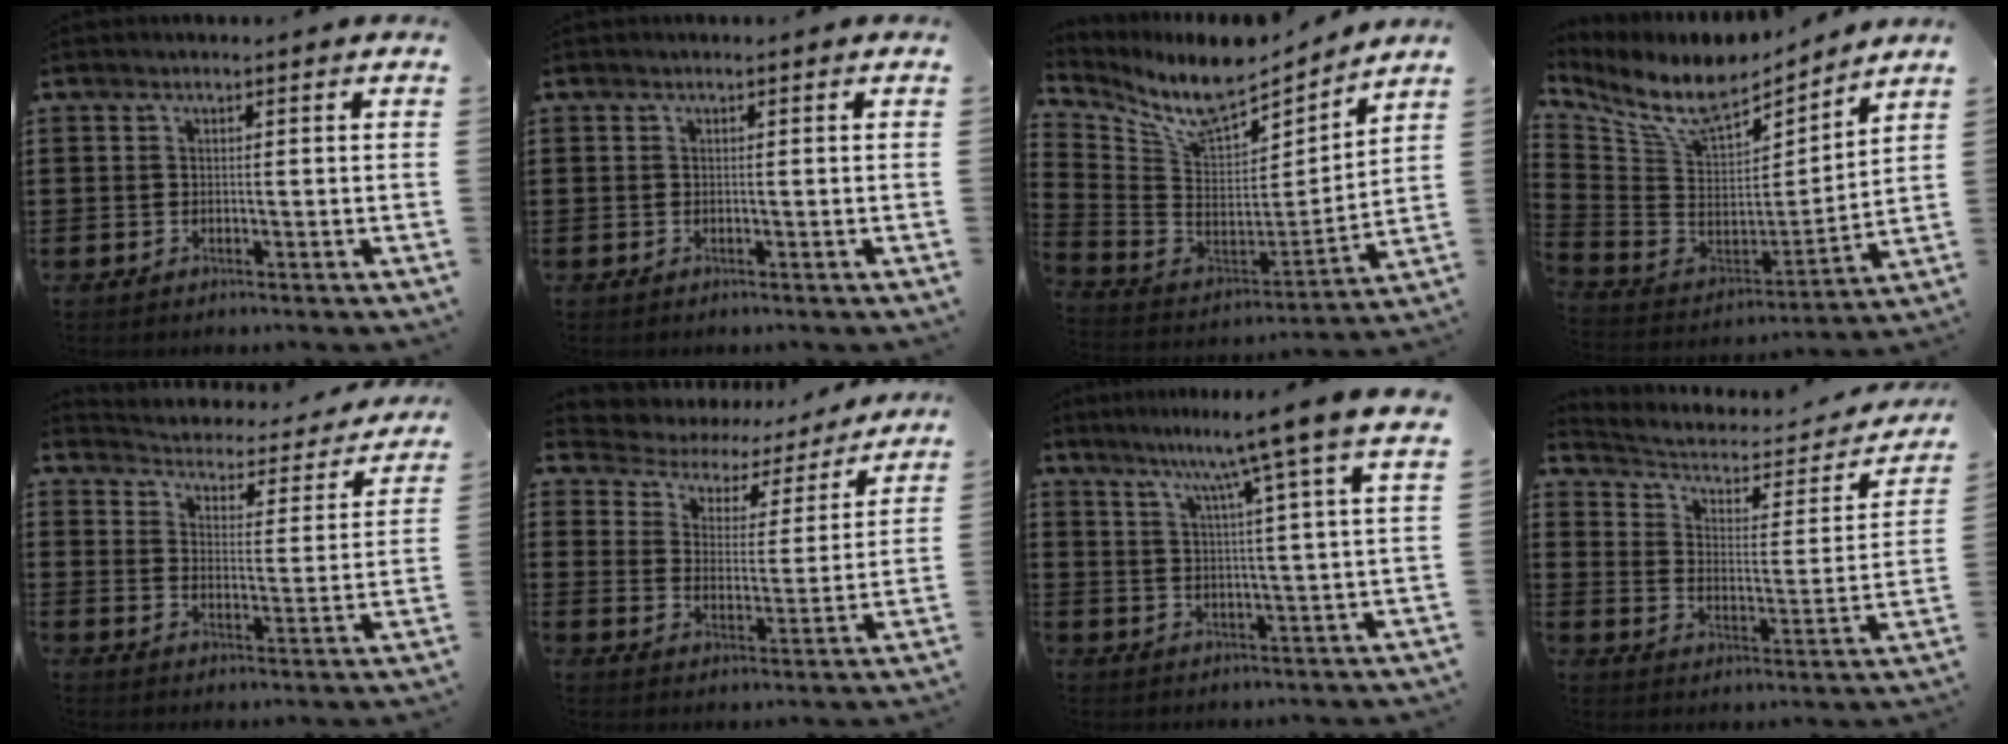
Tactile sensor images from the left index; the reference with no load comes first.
{"total": 0.0}
{"total": 9.4, "force": [7.8, 2.7, 4.5], "torque": [-0.118, -0.060, 0.135]}
{"total": 9.7, "force": [8.0, 3.0, 4.7], "torque": [-0.133, -0.056, 0.139]}
{"total": 2.7, "force": [2.7, 0.4, 0.1], "torque": [-0.024, -0.029, 0.036]}
{"total": 3.3, "force": [2.9, 1.6, 0.4], "torque": [-0.032, -0.026, 0.040]}
{"total": 8.1, "force": [6.1, -1.9, 4.9], "torque": [-0.107, -0.031, 0.095]}
{"total": 3.7, "force": [2.3, 2.0, 2.1], "torque": [-0.056, -0.014, 0.031]}